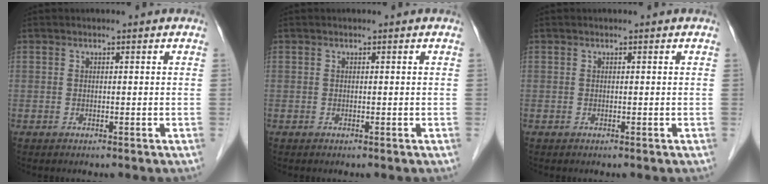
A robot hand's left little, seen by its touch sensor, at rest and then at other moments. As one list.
[{"total": 0.0}, {"total": 0.0}]